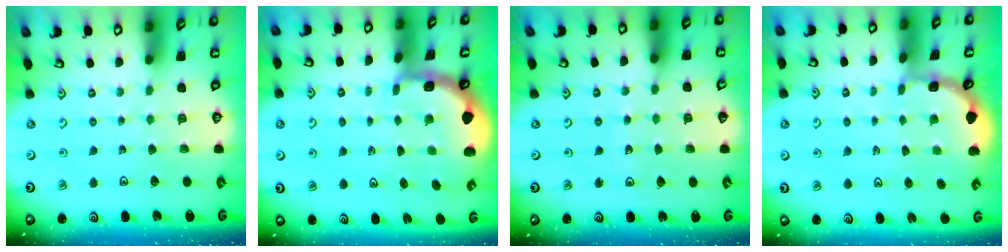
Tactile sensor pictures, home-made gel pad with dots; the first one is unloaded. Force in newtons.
{"total": 1.6, "press": 1.4, "slide": 0.7}
{"total": 3.9, "press": 3.8, "slide": 0.4}
{"total": 1.6, "press": 1.6, "slide": 0.1}